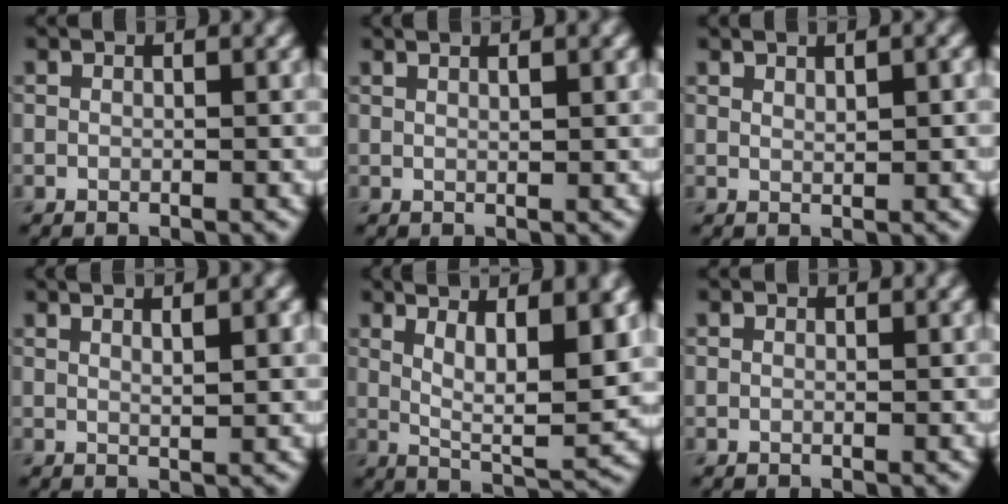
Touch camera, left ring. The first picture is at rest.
{"total": 1.8, "force": [1.2, 0.6, 1.3], "torque": [-0.004, 0.001, 0.004]}
{"total": 1.1, "force": [0.8, 0.2, 0.8], "torque": [-0.013, 0.001, 0.015]}
{"total": 3.0, "force": [1.6, 0.9, 2.4], "torque": [-0.012, 0.006, 0.009]}
{"total": 8.2, "force": [3.1, 2.3, 7.3], "torque": [-0.113, -0.005, 0.059]}
{"total": 0.6, "force": [0.5, 0.3, 0.1], "torque": [0.000, -0.003, 0.004]}